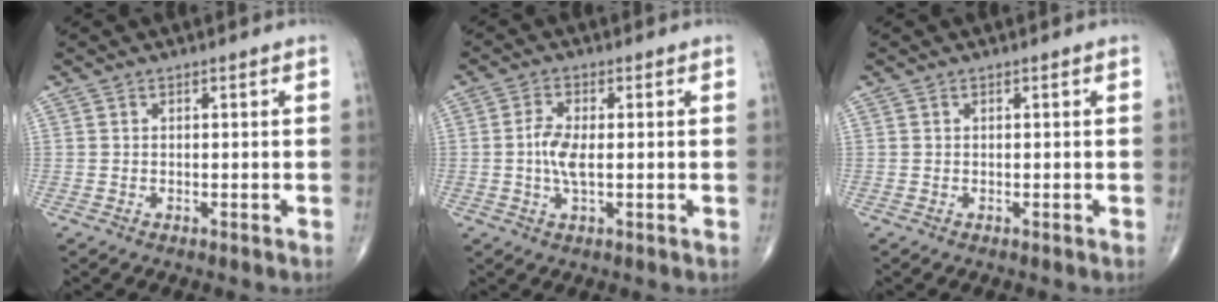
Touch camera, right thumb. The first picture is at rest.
{"total": 4.8, "force": [-0.2, 1.6, 4.5], "torque": [-0.103, -0.004, -0.009]}
{"total": 0.0}